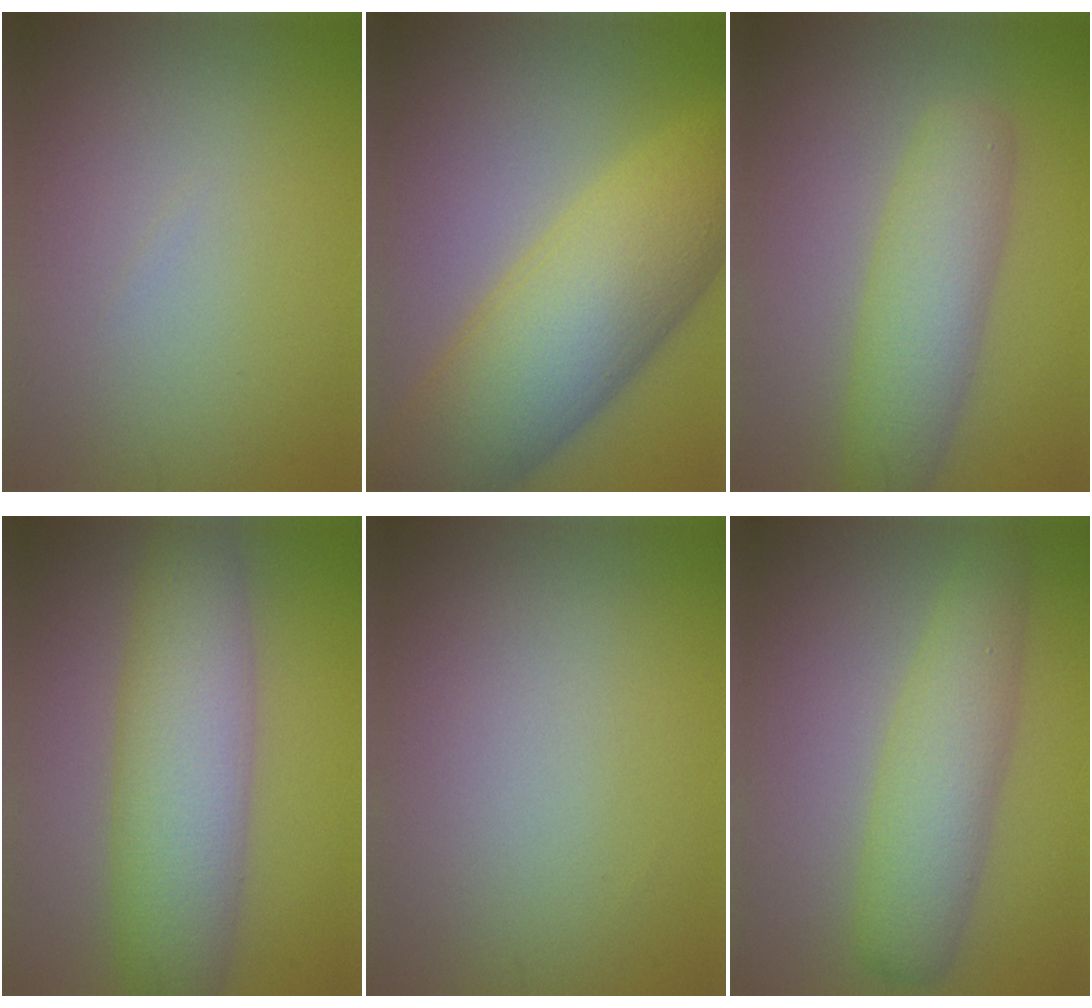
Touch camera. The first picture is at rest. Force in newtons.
{"total": 11.3, "press": 11.3, "slide": 0.4}
{"total": 5.4, "press": 5.4, "slide": 0.3}
{"total": 8.2, "press": 8.2, "slide": 0.2}
{"total": 0.0}
{"total": 5.3, "press": 5.3, "slide": 0.0}